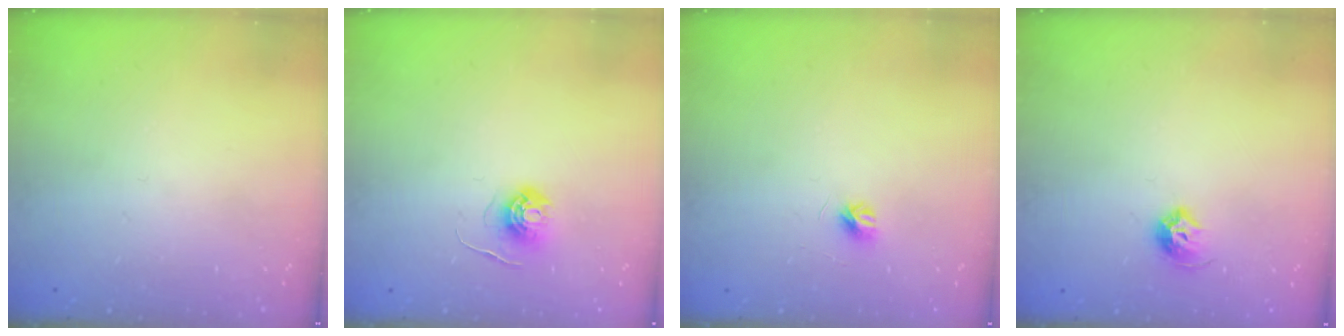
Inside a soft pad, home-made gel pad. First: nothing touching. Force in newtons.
{"total": 5.8, "press": 5.8, "slide": 0.3}
{"total": 4.1, "press": 4.0, "slide": 0.4}
{"total": 6.9, "press": 6.8, "slide": 1.1}